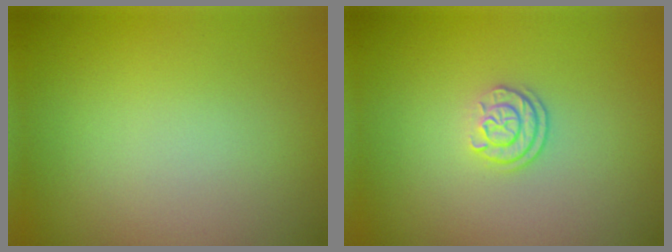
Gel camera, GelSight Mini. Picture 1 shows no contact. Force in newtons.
{"total": 2.1, "press": 1.7, "slide": 1.3}